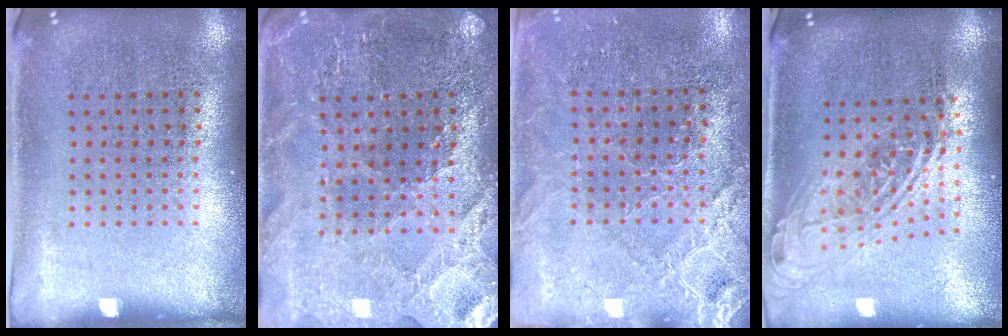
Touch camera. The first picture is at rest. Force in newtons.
{"total": 2.6, "press": 2.6, "slide": 0.4}
{"total": 2.8, "press": 2.8, "slide": 0.3}
{"total": 1.9, "press": 1.5, "slide": 1.2}